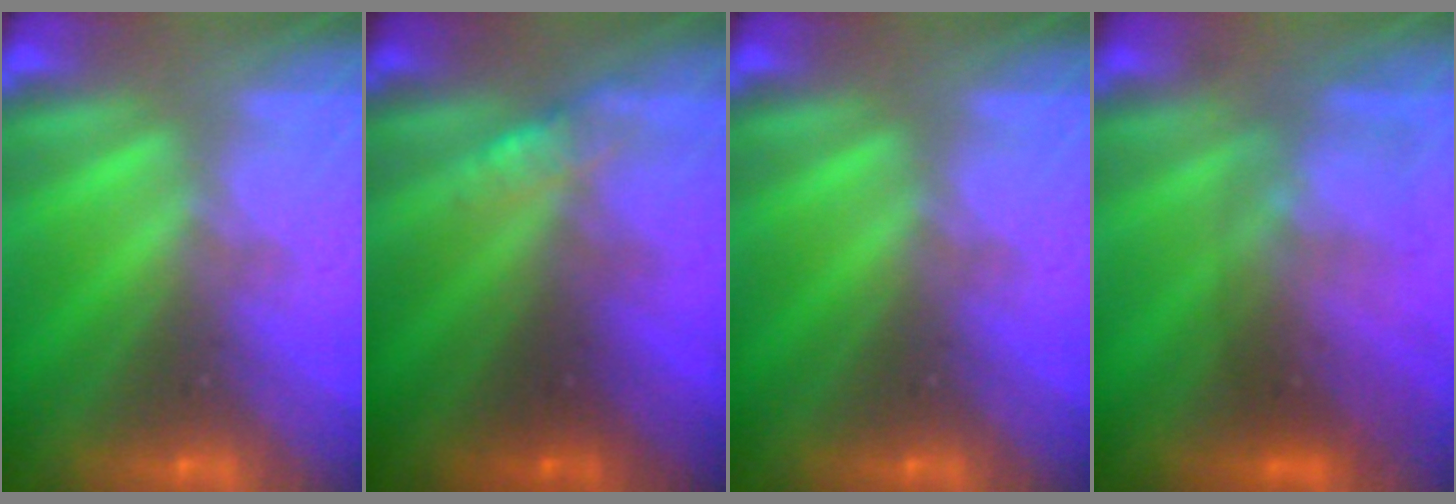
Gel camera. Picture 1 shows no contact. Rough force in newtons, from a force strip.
{"total": 3.0}
{"total": 0.0}
{"total": 2.7}